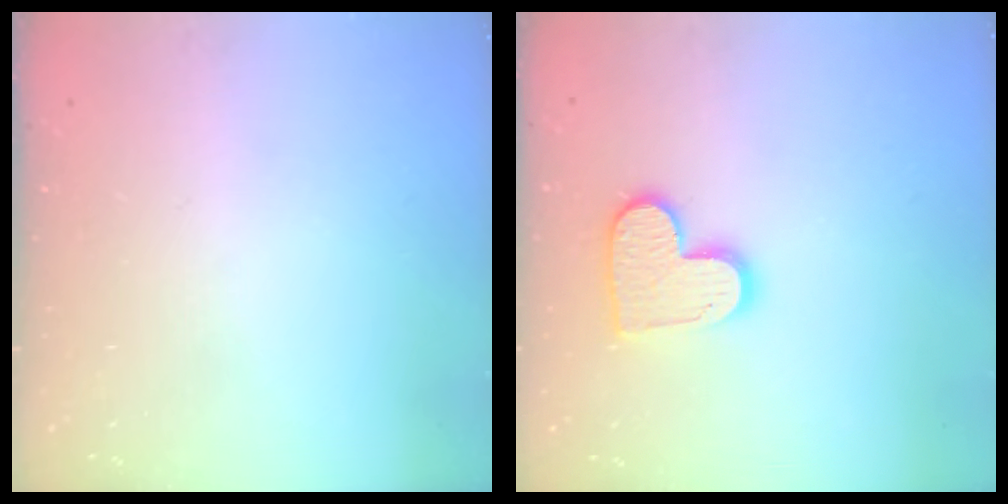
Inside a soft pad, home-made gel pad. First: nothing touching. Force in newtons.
{"total": 11.7, "press": 11.7, "slide": 0.6}